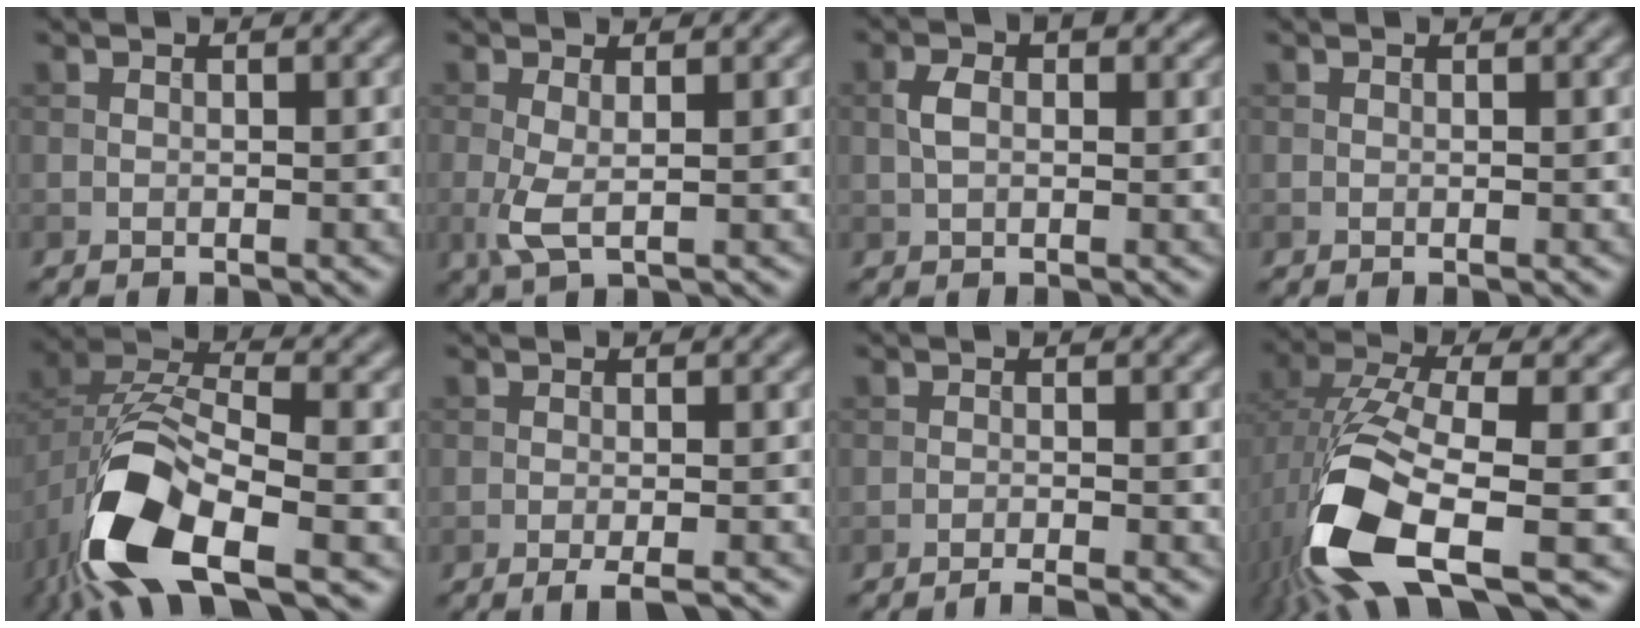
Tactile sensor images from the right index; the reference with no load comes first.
{"total": 2.5, "force": [0.0, 0.7, 2.4], "torque": [-0.057, -0.006, -0.002]}
{"total": 2.8, "force": [0.4, 1.7, 2.1], "torque": [-0.042, 0.002, 0.006]}
{"total": 0.0}
{"total": 12.3, "force": [-5.9, 6.0, 9.0], "torque": [-0.187, -0.012, -0.105]}
{"total": 3.3, "force": [-2.2, 0.6, 2.4], "torque": [-0.034, 0.001, -0.036]}
{"total": 2.0, "force": [-1.6, 0.1, 1.2], "torque": [-0.016, 0.002, -0.034]}
{"total": 12.6, "force": [-5.1, 5.3, 10.3], "torque": [-0.219, -0.017, -0.092]}